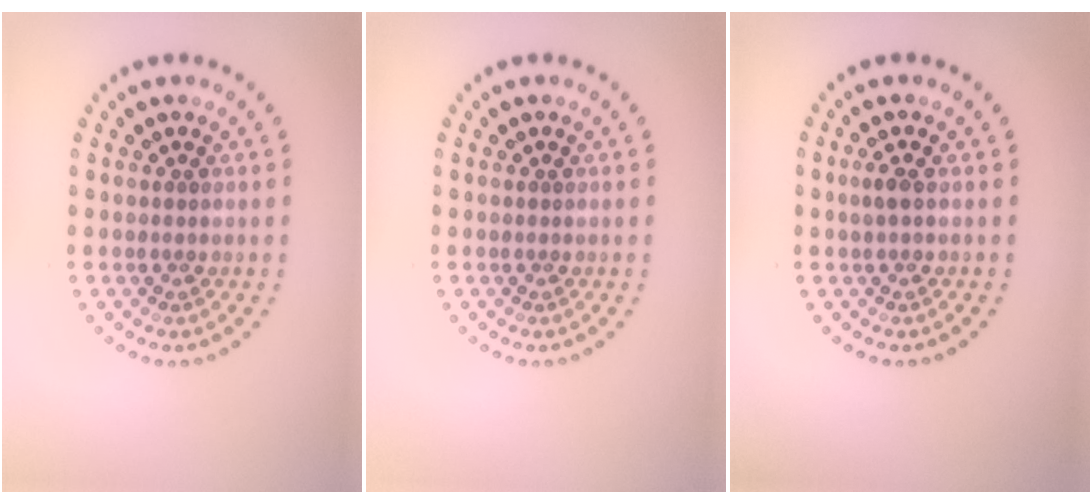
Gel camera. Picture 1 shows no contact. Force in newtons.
{"total": 0.0}
{"total": 1.1, "press": 1.0, "slide": 0.3}